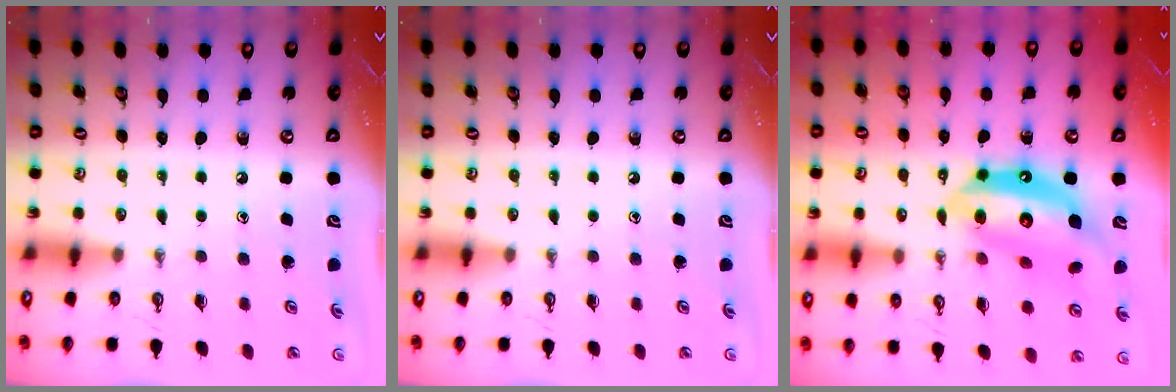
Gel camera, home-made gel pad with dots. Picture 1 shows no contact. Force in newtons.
{"total": 0.0}
{"total": 16.6, "press": 16.5, "slide": 1.9}